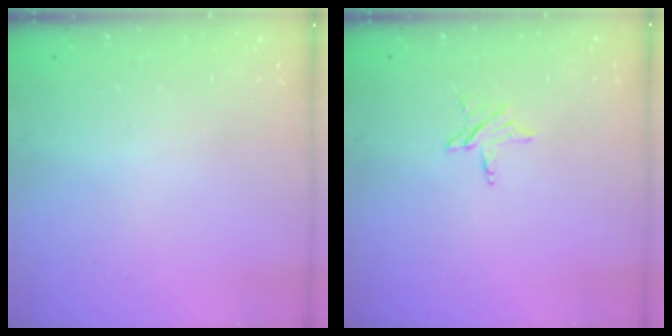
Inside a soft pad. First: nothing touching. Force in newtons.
{"total": 4.0, "press": 4.0, "slide": 0.4}